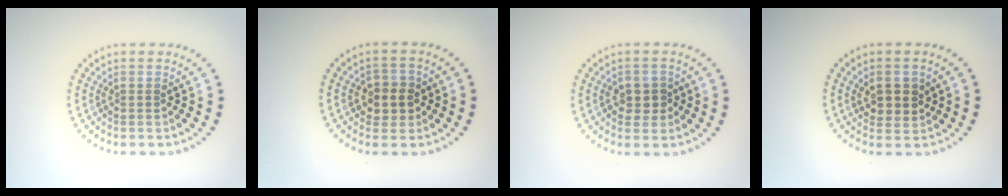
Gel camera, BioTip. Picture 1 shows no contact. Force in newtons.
{"total": 2.7, "press": 2.6, "slide": 0.7}
{"total": 1.9, "press": 1.8, "slide": 0.2}
{"total": 2.6, "press": 2.6, "slide": 0.6}